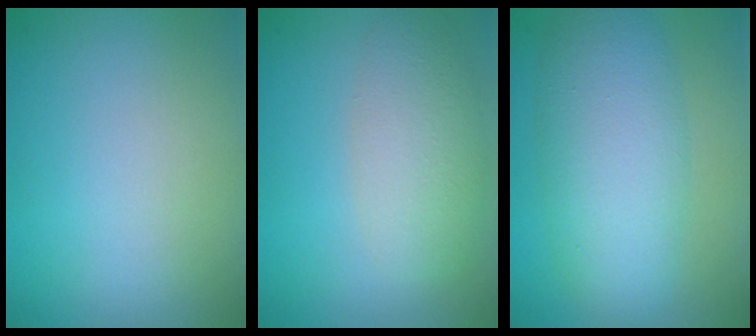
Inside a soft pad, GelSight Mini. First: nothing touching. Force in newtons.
{"total": 4.4, "press": 4.4, "slide": 0.3}
{"total": 7.2, "press": 7.2, "slide": 0.2}